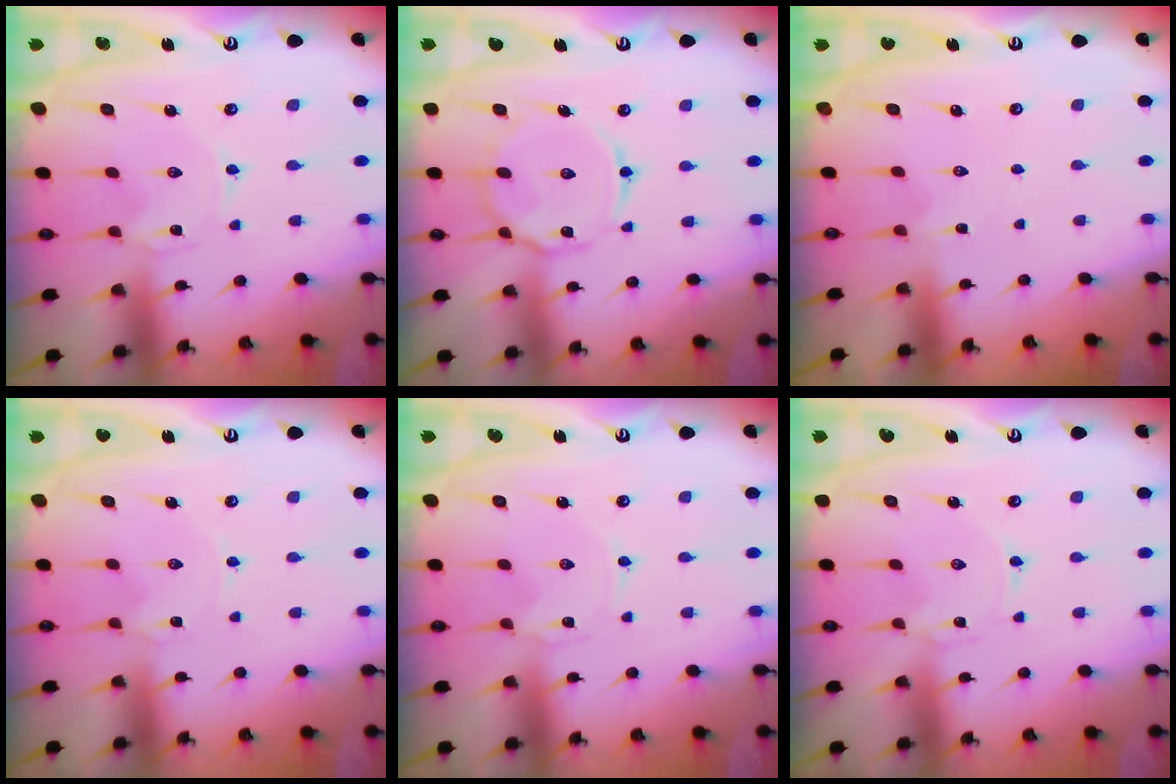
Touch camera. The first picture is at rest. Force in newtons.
{"total": 11.2, "press": 11.2, "slide": 0.8}
{"total": 1.2, "press": 1.2, "slide": 0.4}
{"total": 1.8, "press": 1.8, "slide": 0.2}
{"total": 0.0}
{"total": 0.0}